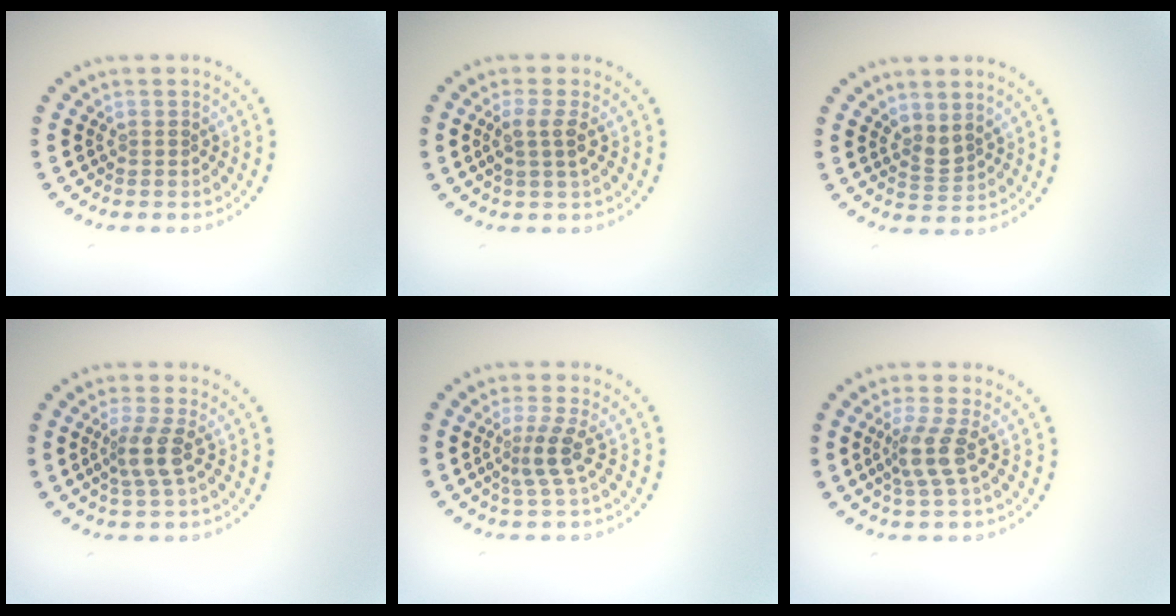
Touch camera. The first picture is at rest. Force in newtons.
{"total": 2.0, "press": 1.7, "slide": 1.0}
{"total": 1.9, "press": 1.5, "slide": 1.2}
{"total": 2.6, "press": 2.0, "slide": 1.7}
{"total": 2.5, "press": 1.8, "slide": 1.7}
{"total": 2.7, "press": 2.0, "slide": 1.8}